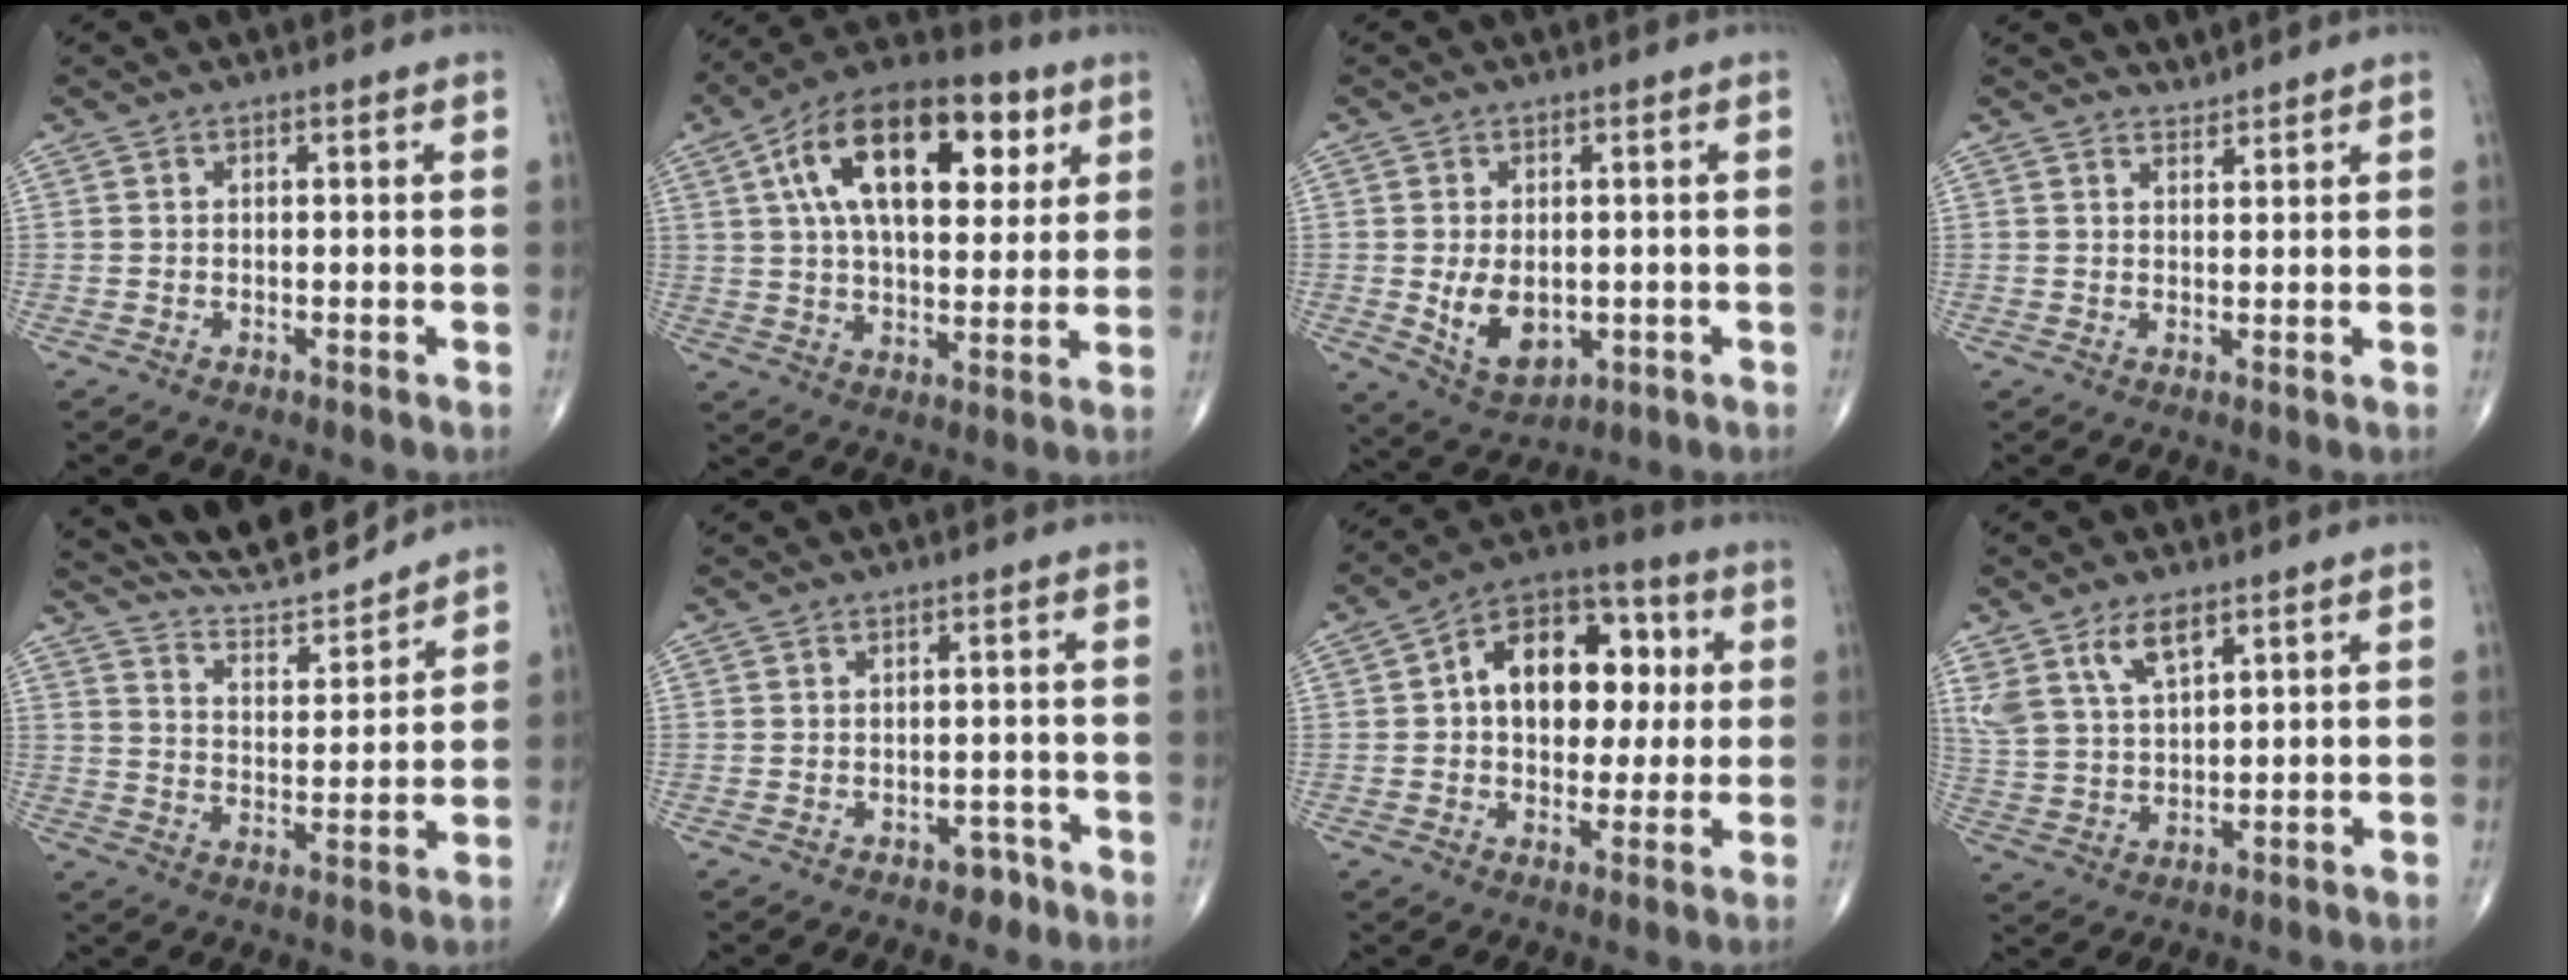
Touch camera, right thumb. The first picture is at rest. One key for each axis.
{"total": 22.3, "fx": 7.8, "fy": 11.4, "fz": 17.5, "tx": -0.262, "ty": 0.003, "tz": 0.120}
{"total": 7.8, "fx": -0.8, "fy": 5.0, "fz": 5.9, "tx": -0.085, "ty": -0.015, "tz": 0.003}
{"total": 1.8, "fx": 1.7, "fy": 0.1, "fz": -0.3, "tx": 0.011, "ty": -0.014, "tz": 0.028}
{"total": 12.3, "fx": 11.9, "fy": 0.8, "fz": 3.1, "tx": -0.042, "ty": -0.059, "tz": 0.209}
{"total": 2.1, "fx": -1.4, "fy": 1.3, "fz": 0.7, "tx": 0.002, "ty": 0.013, "tz": -0.018}
{"total": 16.6, "fx": 2.5, "fy": 11.0, "fz": 12.2, "tx": -0.135, "ty": 0.023, "tz": 0.030}
{"total": 8.6, "fx": 5.3, "fy": 3.8, "fz": 5.7, "tx": -0.111, "ty": -0.017, "tz": 0.113}